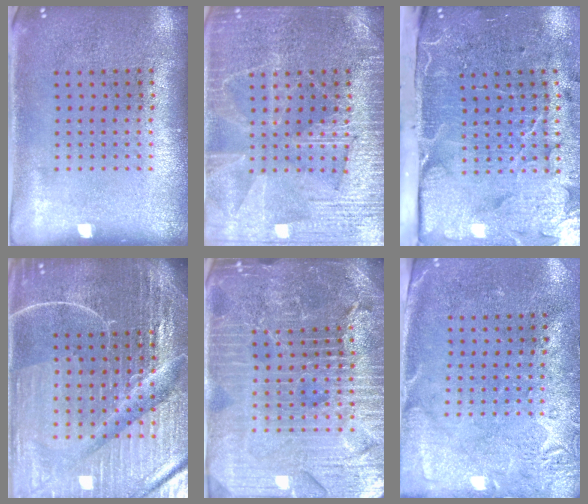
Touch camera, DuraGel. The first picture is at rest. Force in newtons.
{"total": 3.7, "press": 3.6, "slide": 0.4}
{"total": 5.1, "press": 4.0, "slide": 3.1}
{"total": 7.1, "press": 6.1, "slide": 3.5}
{"total": 5.7, "press": 5.1, "slide": 2.4}
{"total": 2.7, "press": 2.2, "slide": 1.7}